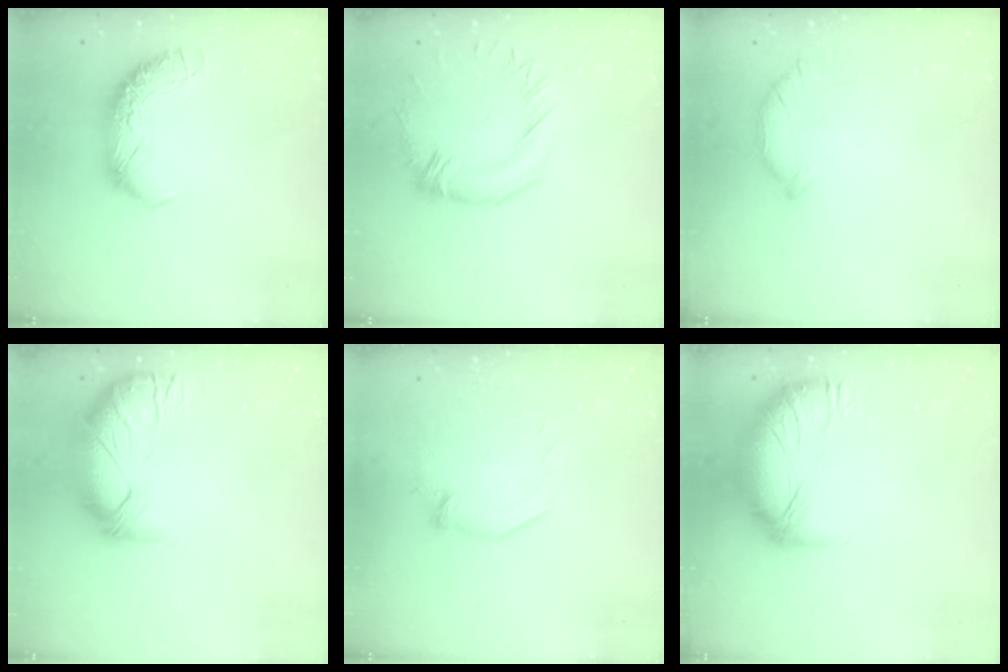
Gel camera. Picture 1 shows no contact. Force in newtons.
{"total": 0.9, "press": 0.1, "slide": 0.9}
{"total": 6.4, "press": 6.3, "slide": 0.6}
{"total": 2.8, "press": 0.9, "slide": 2.6}
{"total": 3.9, "press": 3.7, "slide": 1.3}
{"total": 3.1, "press": 2.1, "slide": 2.3}